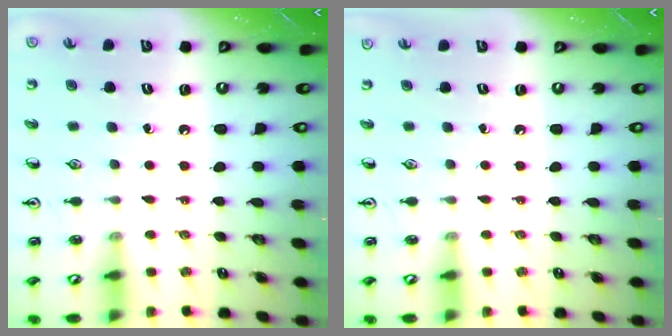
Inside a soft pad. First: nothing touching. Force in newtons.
{"total": 0.0}